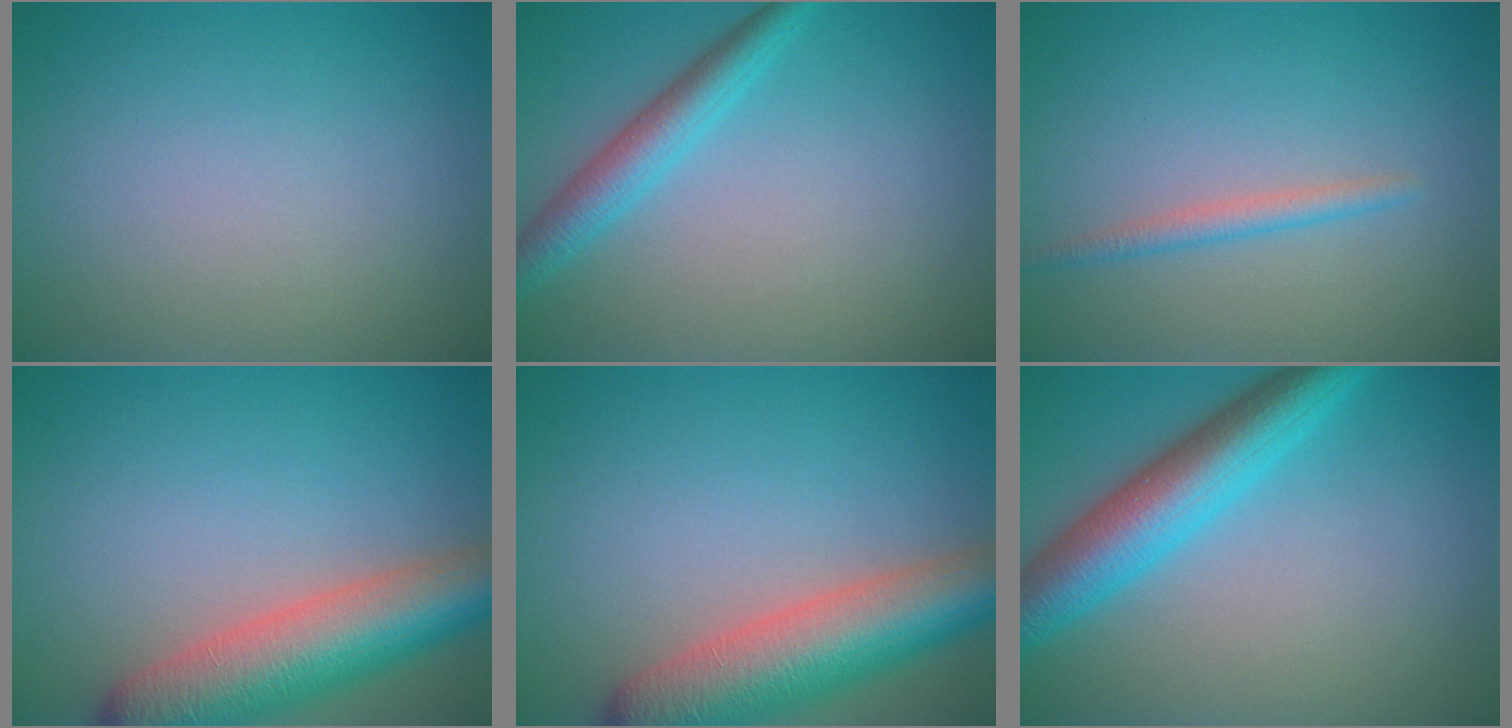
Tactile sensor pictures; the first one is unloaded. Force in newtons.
{"total": 3.3, "press": 3.3, "slide": 0.1}
{"total": 1.6, "press": 1.6, "slide": 0.0}
{"total": 8.7, "press": 8.7, "slide": 0.5}
{"total": 8.7, "press": 8.7, "slide": 0.5}
{"total": 6.9, "press": 6.9, "slide": 0.1}